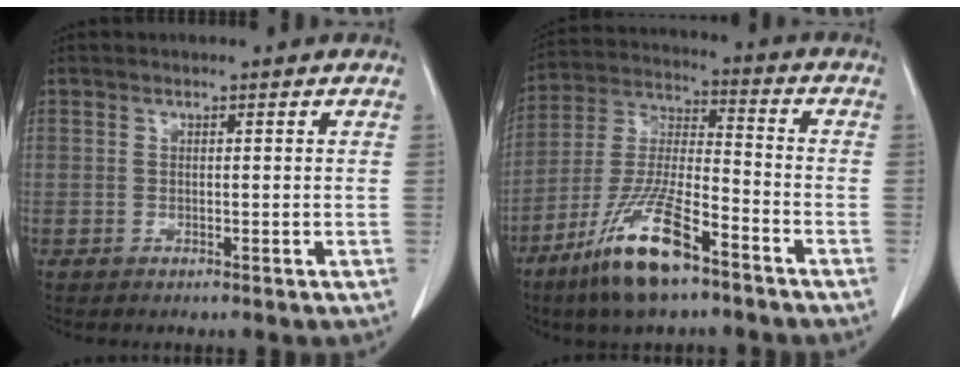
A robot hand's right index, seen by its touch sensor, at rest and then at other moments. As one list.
[{"total": 14.7, "force": [-9.2, 2.8, 11.1], "torque": [-0.231, -0.026, -0.171]}]